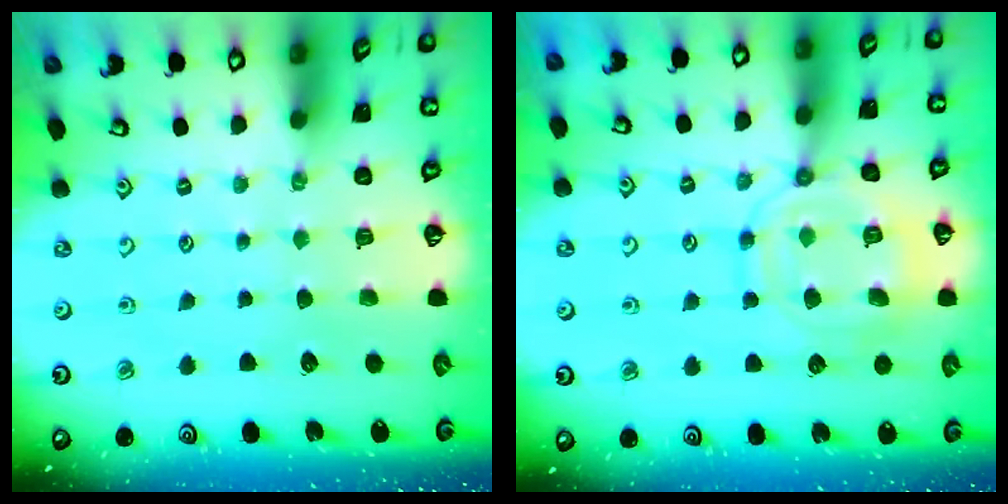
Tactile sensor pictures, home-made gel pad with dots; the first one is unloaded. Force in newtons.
{"total": 13.8, "press": 13.7, "slide": 1.3}